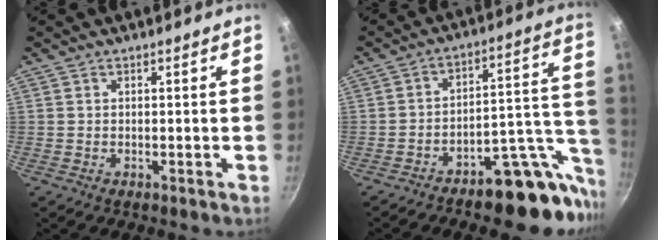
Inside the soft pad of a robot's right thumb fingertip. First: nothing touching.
{"total": 17.6, "force": [-11.4, 5.9, 11.9], "torque": [-0.070, 0.117, -0.162]}